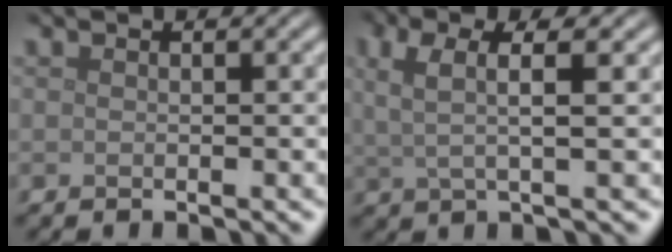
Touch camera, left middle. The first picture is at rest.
{"total": 3.6, "force": [1.1, 0.8, 3.3], "torque": [-0.067, 0.002, 0.021]}